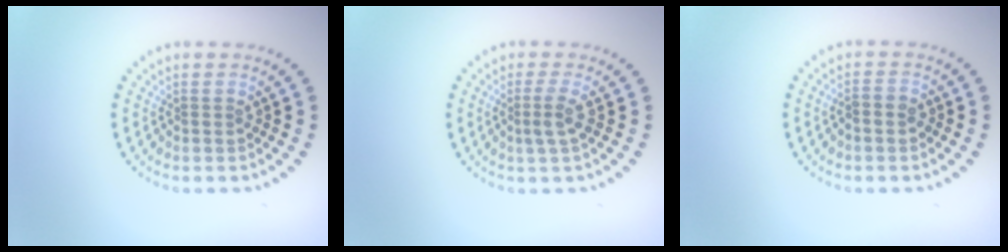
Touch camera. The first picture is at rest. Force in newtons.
{"total": 1.7, "press": 1.3, "slide": 1.2}
{"total": 1.5, "press": 1.3, "slide": 0.8}